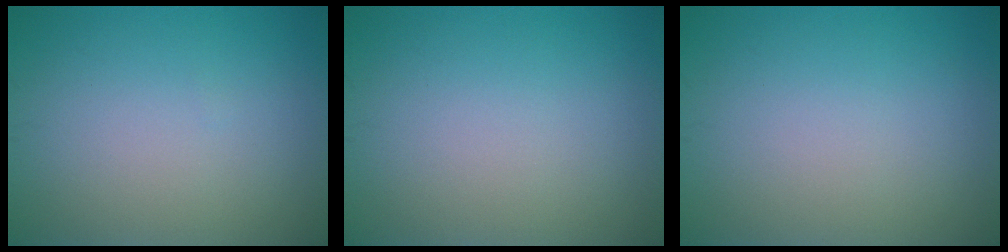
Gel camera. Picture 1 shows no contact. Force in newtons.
{"total": 0.0}
{"total": 0.0}